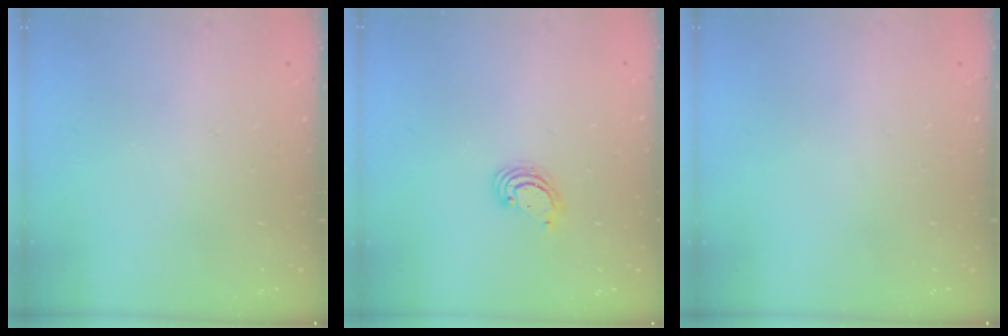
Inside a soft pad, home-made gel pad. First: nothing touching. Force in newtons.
{"total": 3.3, "press": 3.3, "slide": 0.4}
{"total": 0.0}